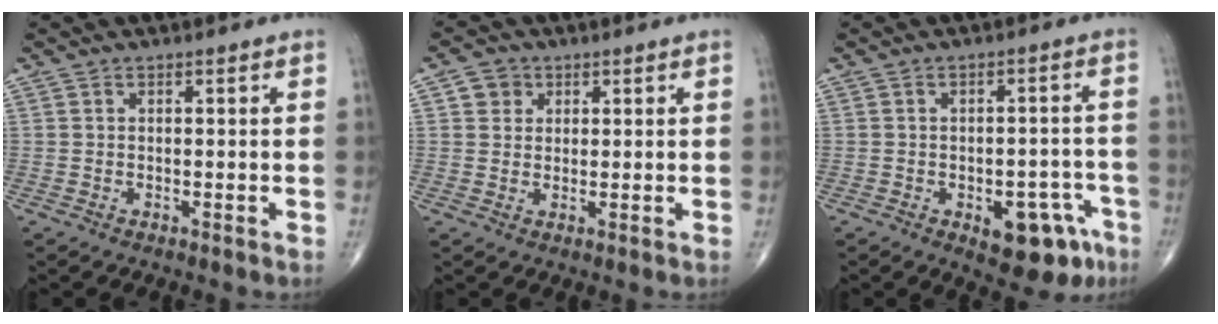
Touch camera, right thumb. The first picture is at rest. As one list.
[{"total": 3.4, "force": [1.3, 3.0, 0.9], "torque": [0.002, -0.003, 0.016]}, {"total": 11.0, "force": [-5.4, 5.6, 7.8], "torque": [-0.066, 0.035, -0.060]}]